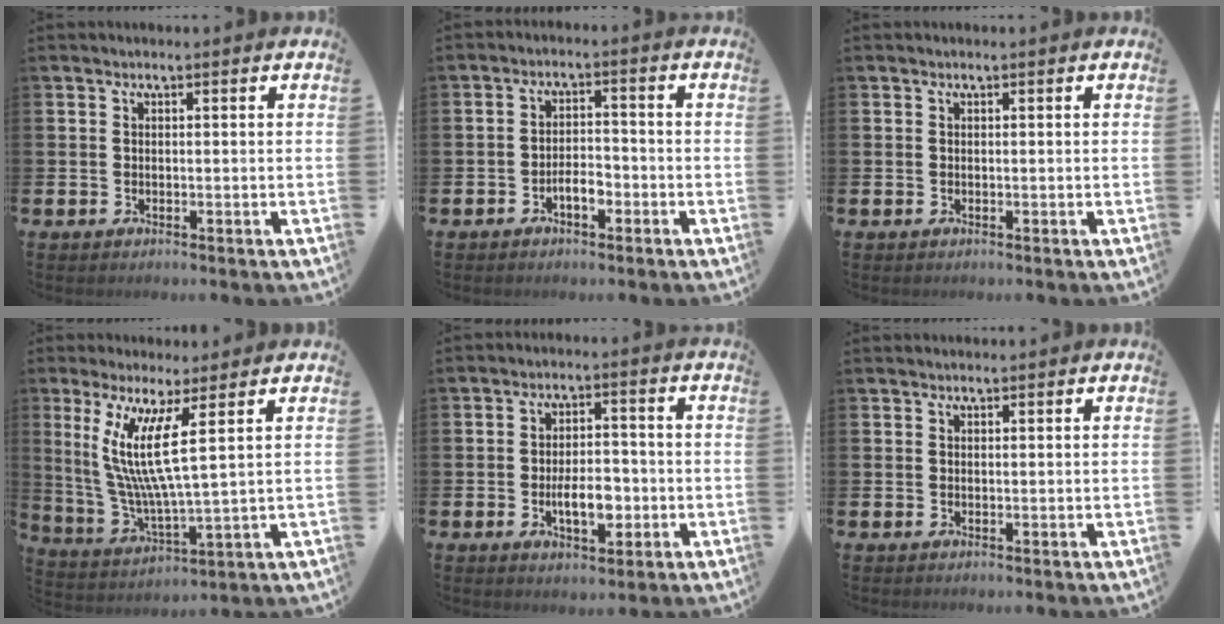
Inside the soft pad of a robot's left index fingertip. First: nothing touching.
{"total": 3.2, "force": [-1.8, 1.4, 2.3], "torque": [-0.034, 0.007, -0.037]}
{"total": 0.0}
{"total": 10.1, "force": [5.1, 1.3, 8.6], "torque": [-0.169, -0.023, 0.089]}
{"total": 5.5, "force": [-1.4, 2.8, 4.5], "torque": [-0.063, 0.003, -0.028]}
{"total": 0.7, "force": [0.7, 0.1, 0.1], "torque": [0.012, -0.004, 0.009]}